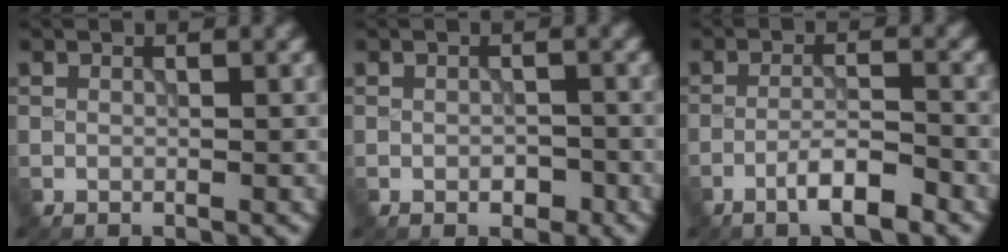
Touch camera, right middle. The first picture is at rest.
{"total": 1.3, "force": [-0.6, 0.8, 0.9], "torque": [-0.014, -0.002, -0.010]}
{"total": 3.6, "force": [-2.3, 0.5, 2.7], "torque": [-0.046, 0.009, -0.046]}